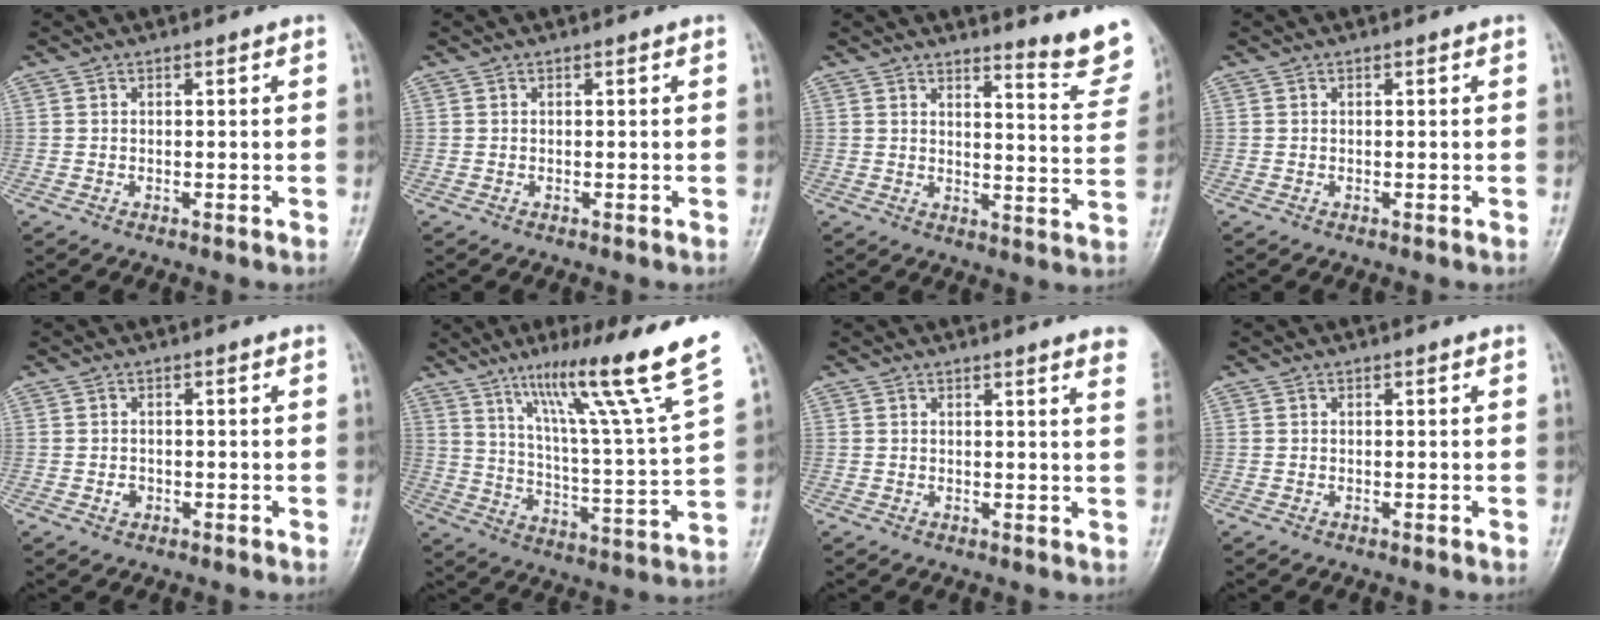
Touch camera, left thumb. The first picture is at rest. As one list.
[{"total": 0.0}, {"total": 8.5, "force": [7.2, 1.0, 4.4], "torque": [-0.039, -0.070, 0.085]}, {"total": 0.0}, {"total": 1.5, "force": [-0.5, 1.2, 0.7], "torque": [-0.005, 0.004, -0.007]}, {"total": 21.5, "force": [13.3, 0.2, 17.0], "torque": [-0.244, -0.051, 0.209]}, {"total": 5.4, "force": [4.4, 0.2, 3.2], "torque": [-0.030, -0.011, 0.032]}, {"total": 0.0}]